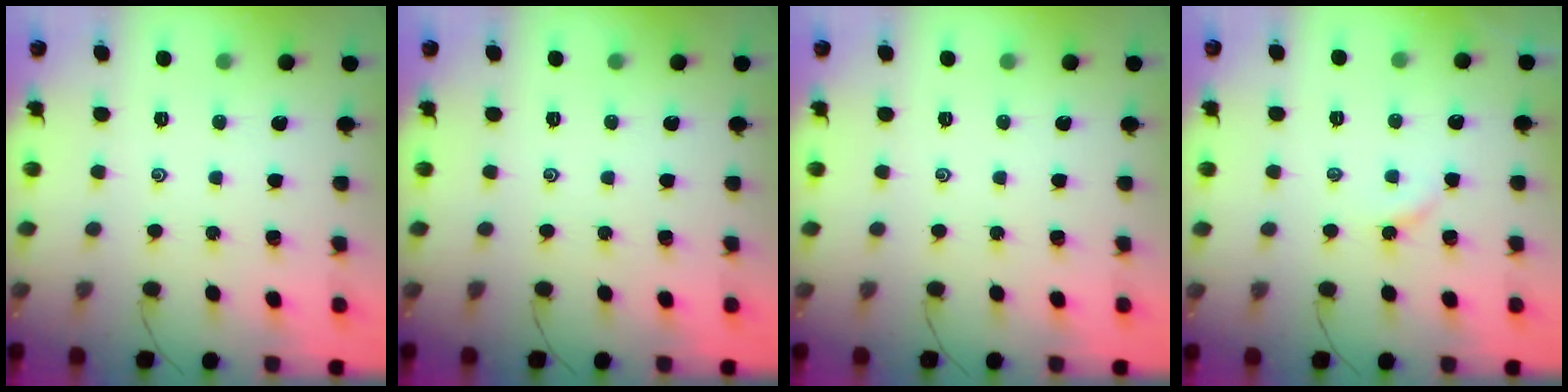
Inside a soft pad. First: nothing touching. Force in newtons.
{"total": 0.0}
{"total": 0.0}
{"total": 3.2, "press": 3.1, "slide": 0.4}